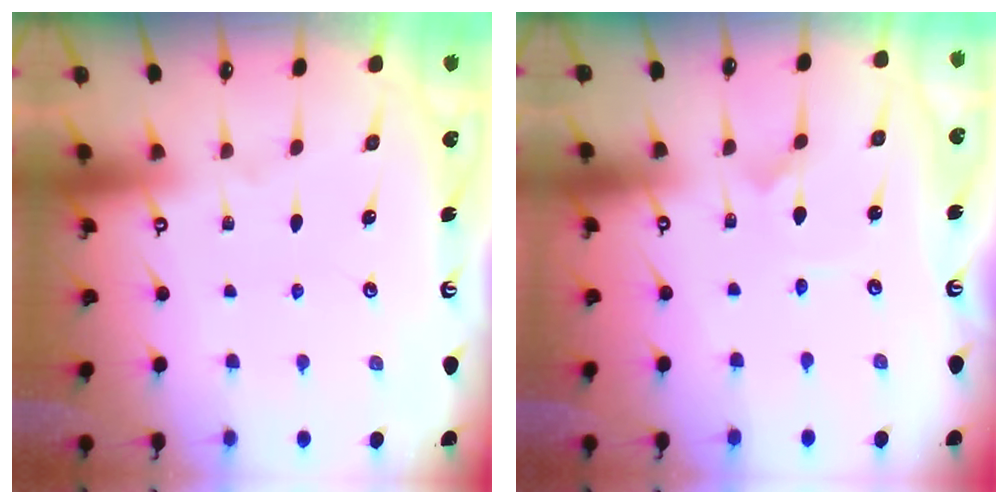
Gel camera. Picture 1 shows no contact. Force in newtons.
{"total": 0.0}